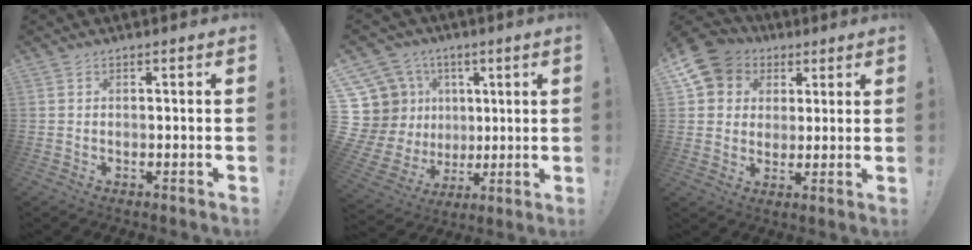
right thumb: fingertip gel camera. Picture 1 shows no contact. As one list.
[{"total": 15.9, "force": [3.4, 13.9, 7.0], "torque": [-0.146, -0.029, 0.103]}, {"total": 10.3, "force": [4.3, 8.8, 3.2], "torque": [-0.041, -0.023, 0.088]}]